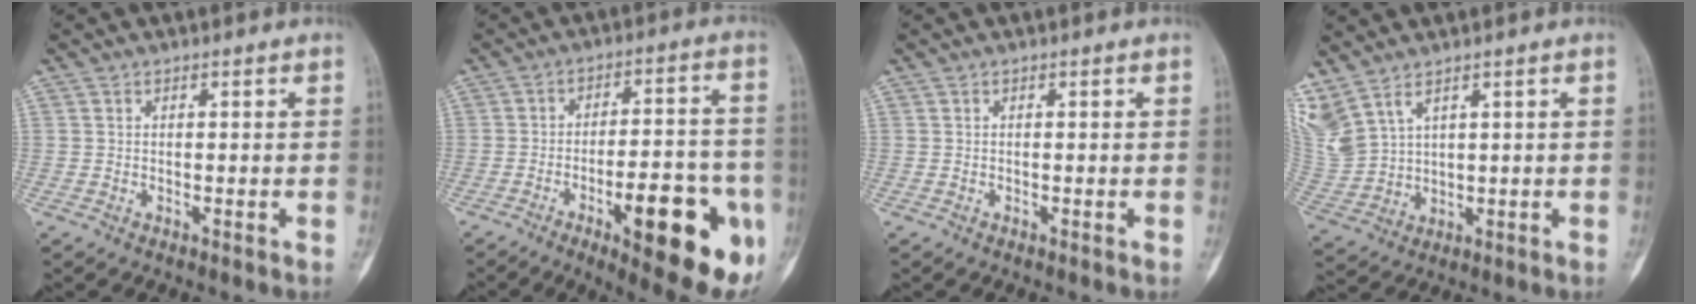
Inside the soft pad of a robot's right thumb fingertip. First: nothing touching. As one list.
[{"total": 20.4, "force": [-7.7, 6.4, 17.8], "torque": [-0.188, 0.020, -0.094]}, {"total": 0.0}, {"total": 11.2, "force": [6.8, 5.8, 6.7], "torque": [-0.172, -0.018, 0.160]}]